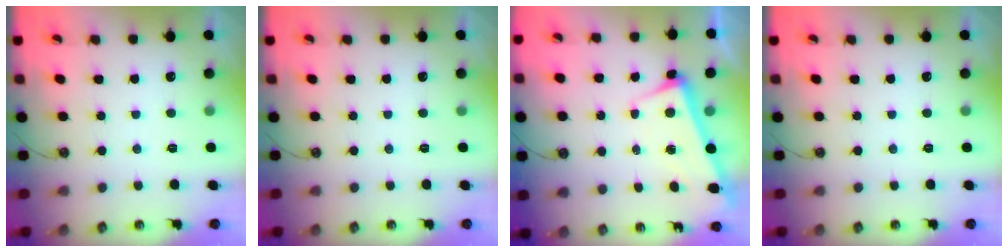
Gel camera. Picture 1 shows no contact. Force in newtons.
{"total": 0.0}
{"total": 3.3, "press": 3.1, "slide": 1.1}
{"total": 0.0}